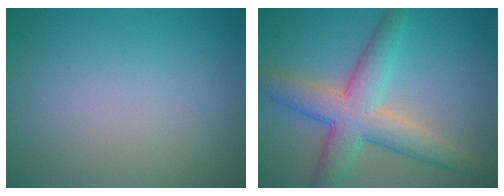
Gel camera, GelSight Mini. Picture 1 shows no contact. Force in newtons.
{"total": 6.9, "press": 6.9, "slide": 0.1}